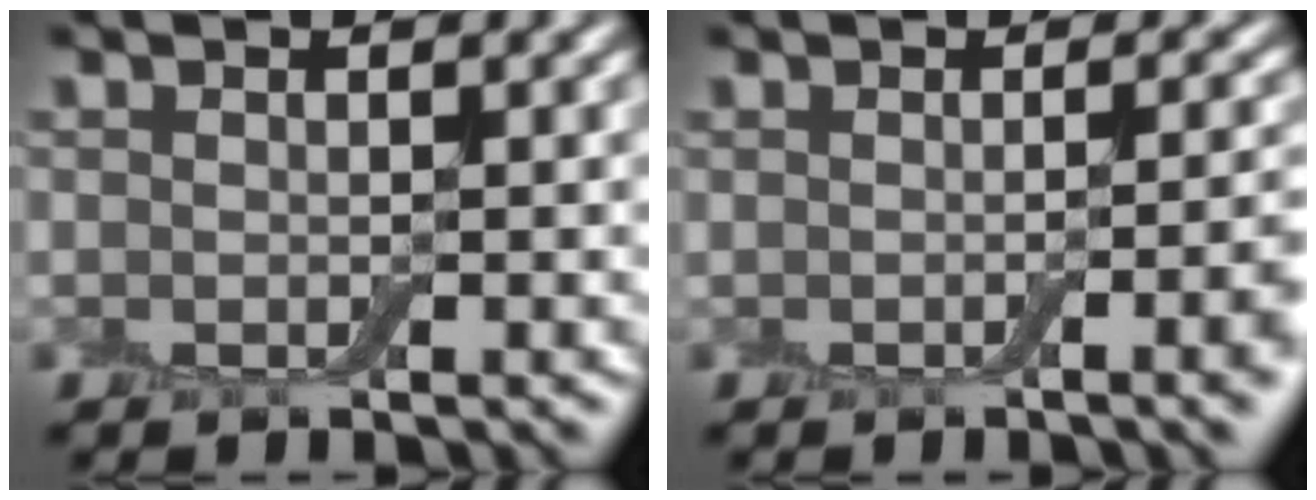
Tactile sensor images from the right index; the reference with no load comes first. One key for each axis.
{"total": 3.3, "fx": -1.2, "fy": 0.8, "fz": 3.0, "tx": -0.031, "ty": -0.005, "tz": -0.018}